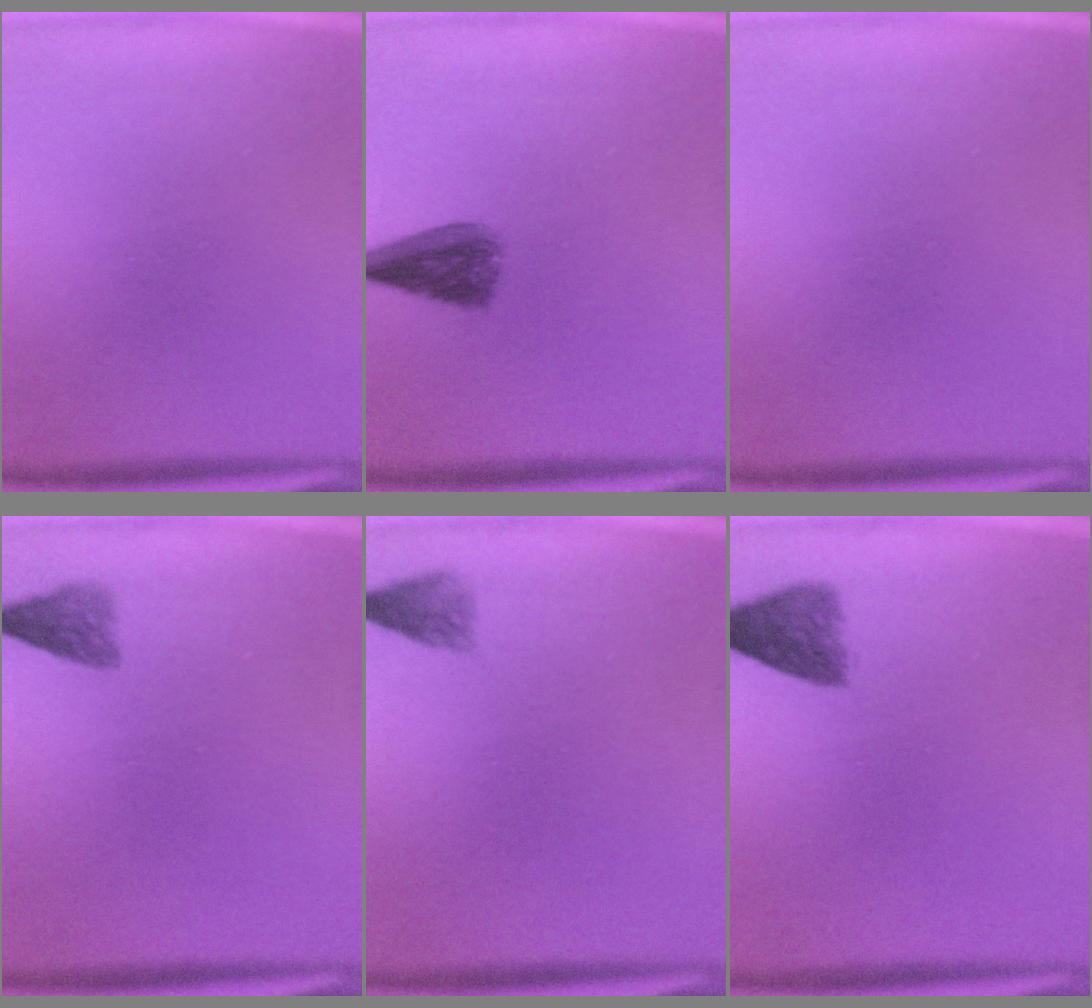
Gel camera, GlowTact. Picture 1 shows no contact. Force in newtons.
{"total": 5.4}
{"total": 0.0}
{"total": 2.3}
{"total": 1.8}
{"total": 4.1}